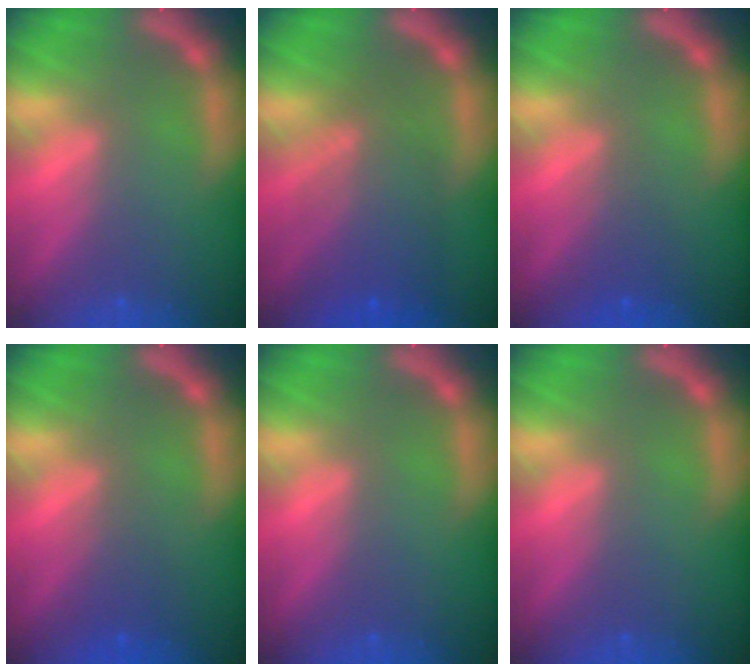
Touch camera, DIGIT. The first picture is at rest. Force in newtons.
{"total": 6.6}
{"total": 2.0}
{"total": 2.0}
{"total": 0.0}
{"total": 0.0}